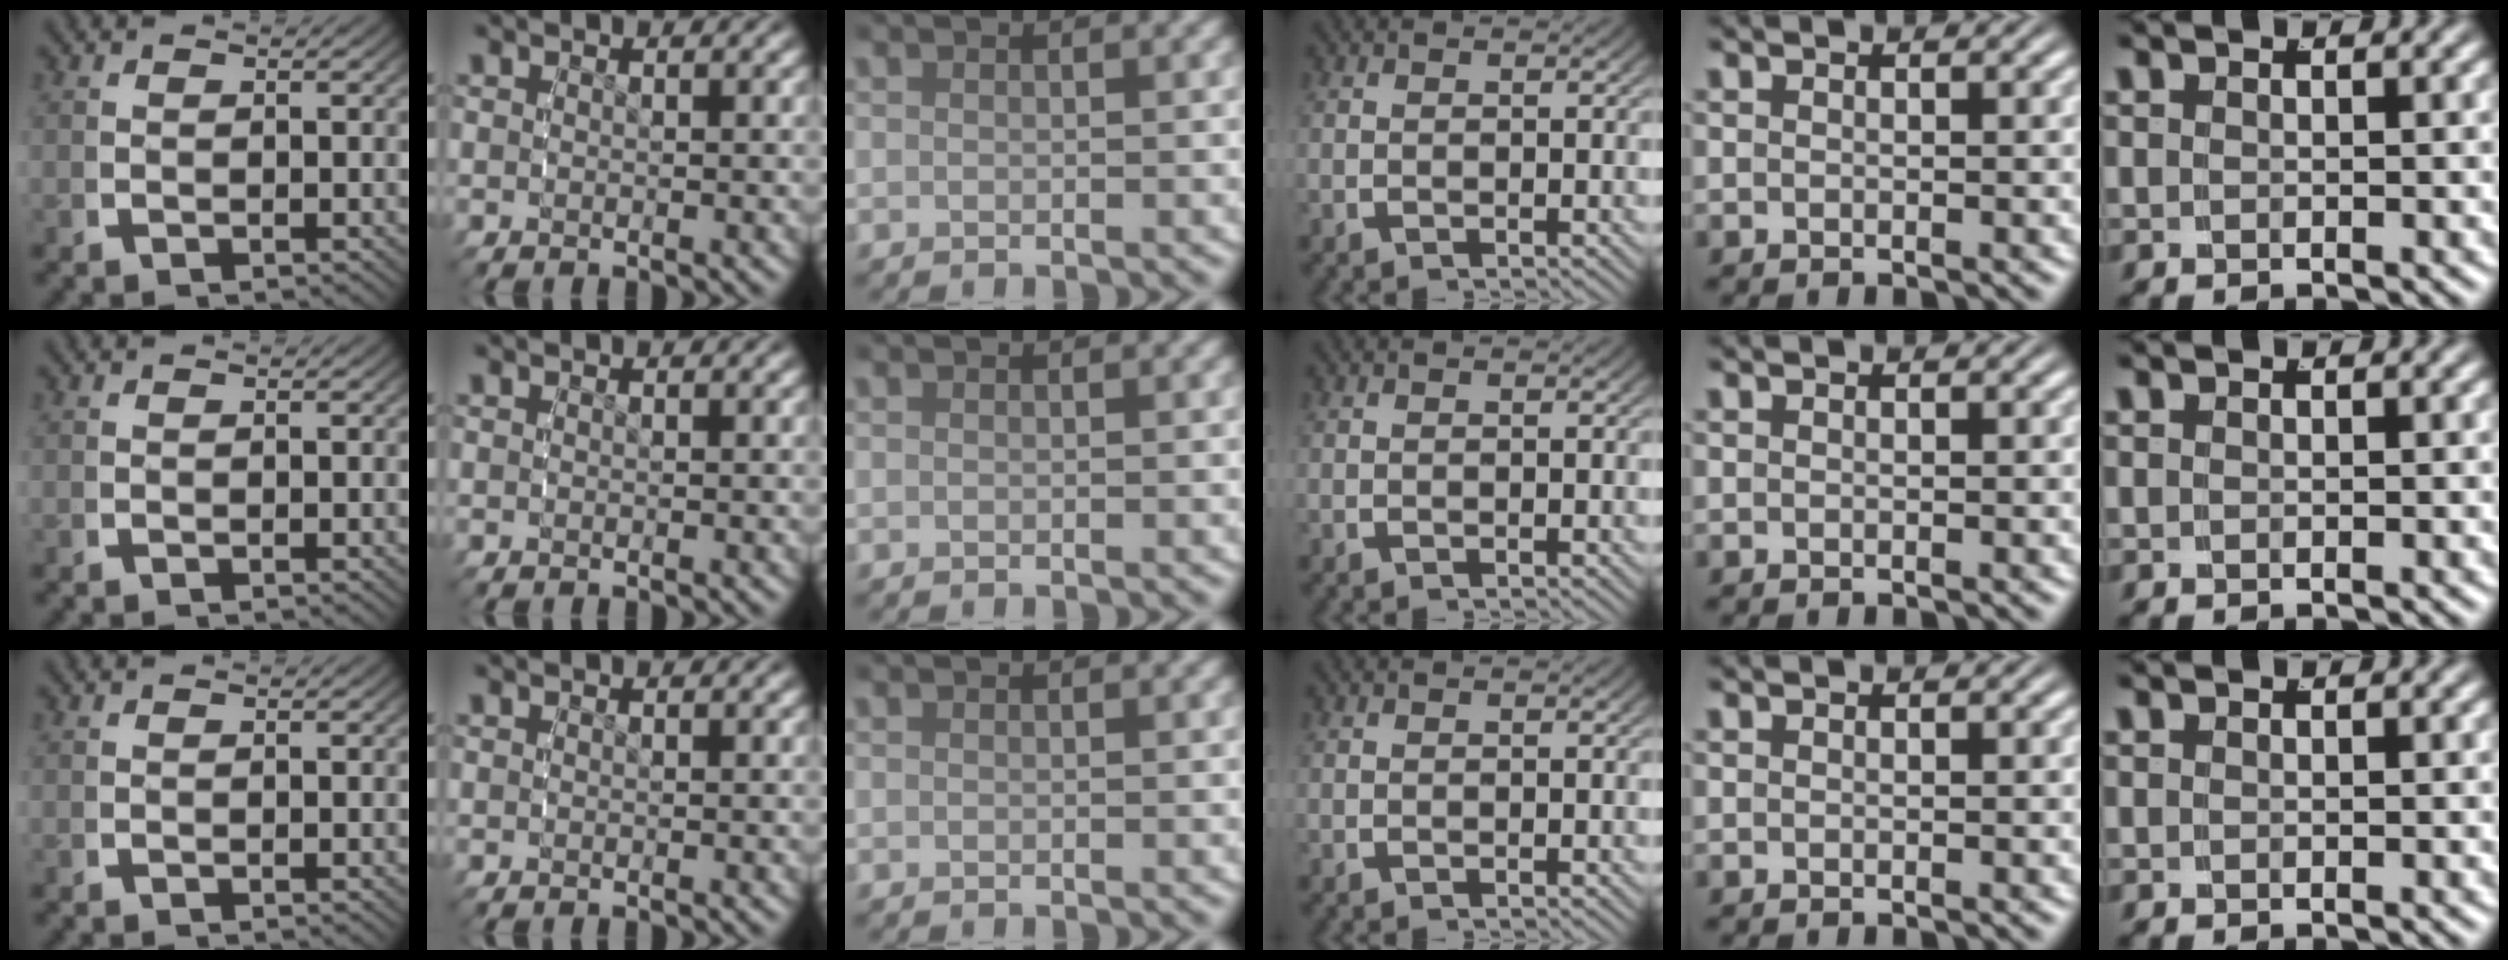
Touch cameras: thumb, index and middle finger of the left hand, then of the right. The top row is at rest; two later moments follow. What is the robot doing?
{"motion": "reach", "object": "pen bag"}